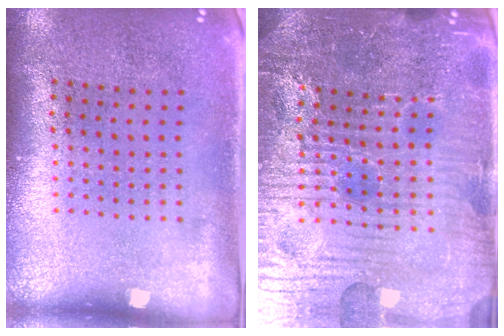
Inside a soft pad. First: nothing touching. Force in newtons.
{"total": 6.0, "press": 5.6, "slide": 2.1}